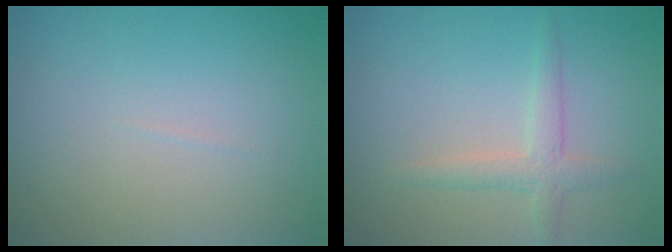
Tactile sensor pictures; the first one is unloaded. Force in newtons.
{"total": 2.0, "press": 2.0, "slide": 0.1}